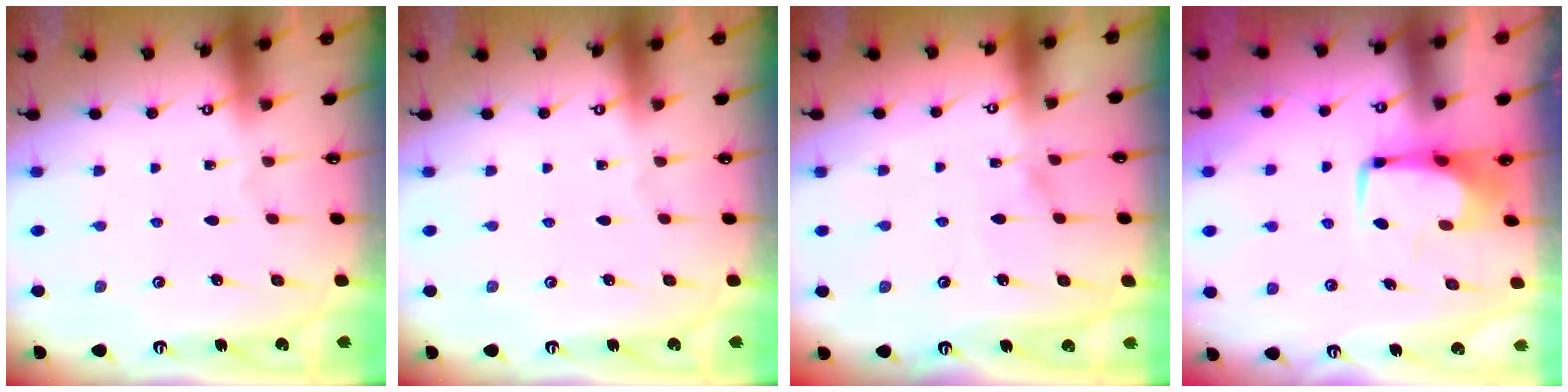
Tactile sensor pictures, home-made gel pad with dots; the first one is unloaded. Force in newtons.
{"total": 0.0}
{"total": 3.2, "press": 3.1, "slide": 0.4}
{"total": 0.0}